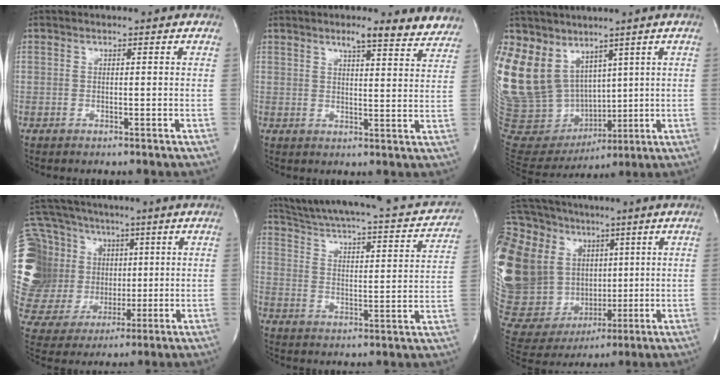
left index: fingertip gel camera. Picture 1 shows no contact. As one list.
[{"total": 8.8, "force": [7.8, 1.5, 3.8], "torque": [-0.037, -0.005, 0.083]}, {"total": 24.9, "force": [11.8, 18.7, 11.5], "torque": [-0.332, 0.054, 0.253]}, {"total": 28.2, "force": [5.9, 23.2, 14.8], "torque": [-0.419, 0.093, 0.128]}, {"total": 23.2, "force": [20.3, 4.6, 10.2], "torque": [-0.155, -0.017, 0.263]}, {"total": 34.0, "force": [8.8, 24.5, 21.8], "torque": [-0.570, 0.093, 0.182]}]